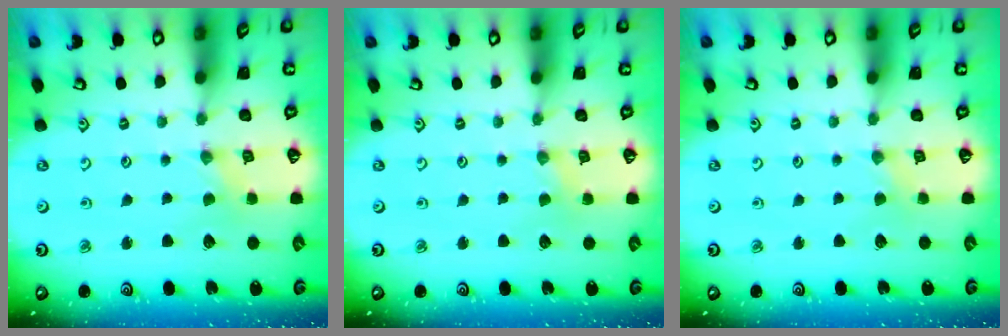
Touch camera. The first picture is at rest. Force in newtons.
{"total": 1.0, "press": 1.0, "slide": 0.2}
{"total": 1.3, "press": 1.3, "slide": 0.2}